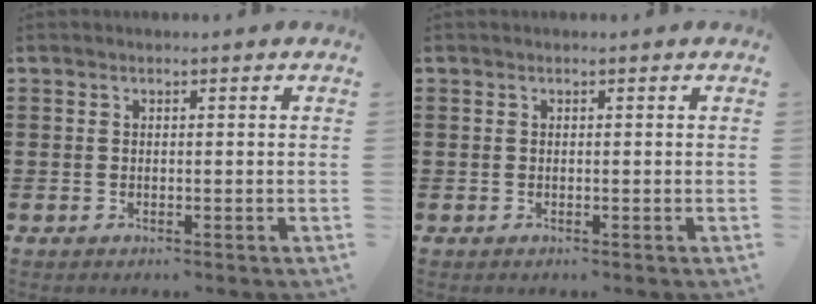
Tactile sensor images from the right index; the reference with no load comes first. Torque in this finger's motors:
{"motor_torque": [-0.66, 1.48, 0.00, 0.00]}